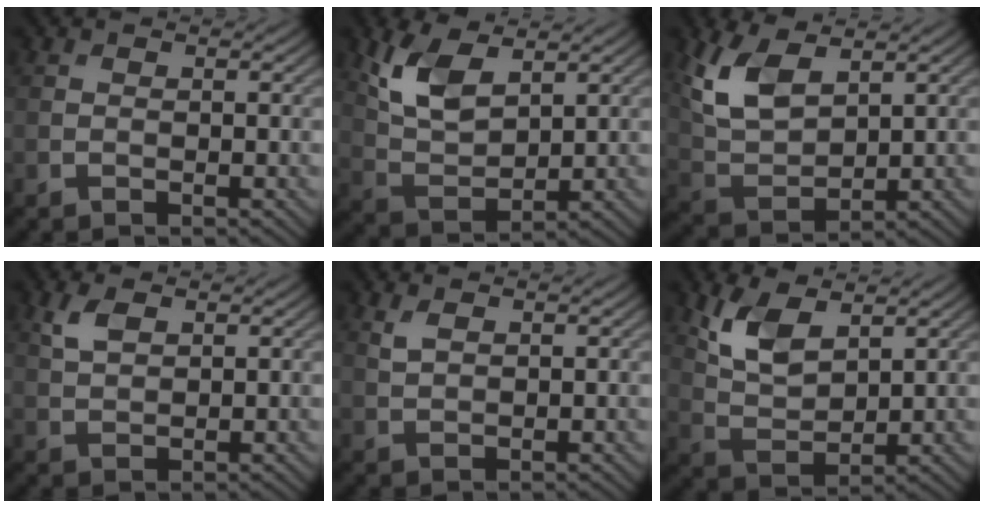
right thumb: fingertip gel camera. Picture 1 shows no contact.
{"total": 7.7, "force": [4.0, 3.7, 5.5], "torque": [-0.128, -0.001, 0.083]}
{"total": 8.7, "force": [4.2, 4.4, 6.2], "torque": [-0.154, 0.001, 0.086]}
{"total": 3.0, "force": [1.6, 1.5, 2.1], "torque": [-0.054, 0.003, 0.035]}
{"total": 1.7, "force": [1.1, 0.7, 1.1], "torque": [-0.033, 0.000, 0.026]}
{"total": 6.9, "force": [3.8, 3.3, 4.8], "torque": [-0.112, -0.006, 0.079]}